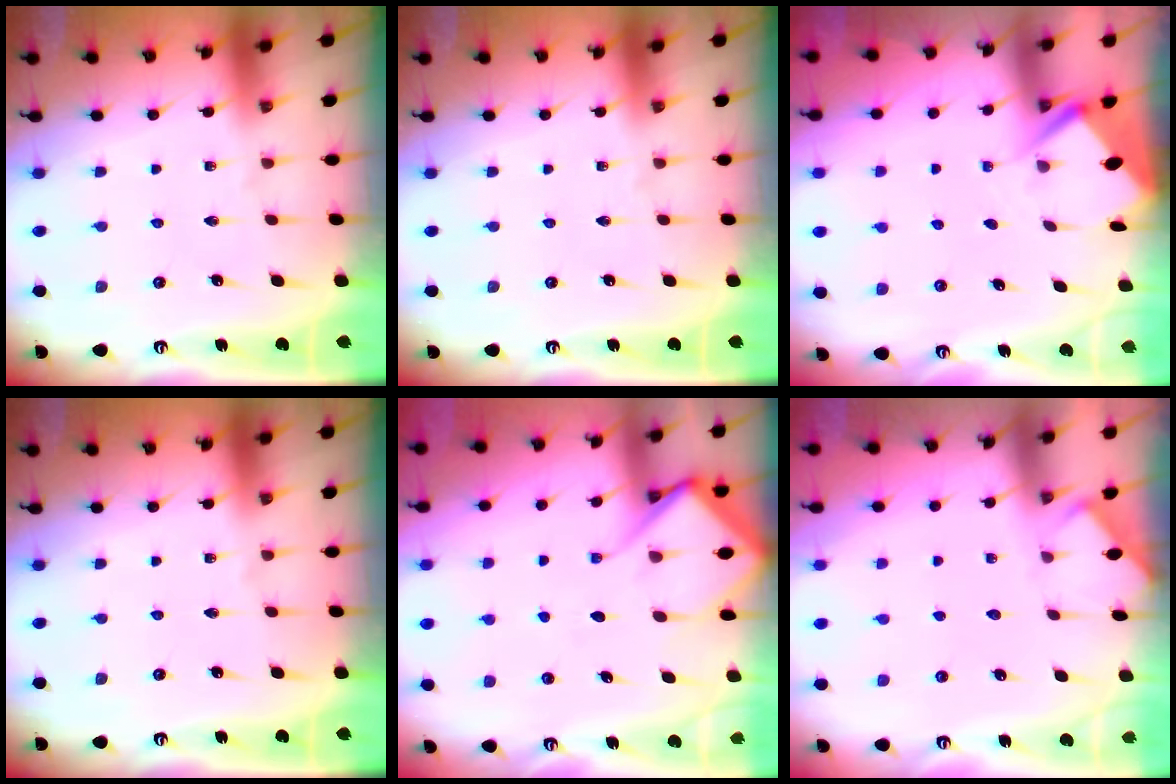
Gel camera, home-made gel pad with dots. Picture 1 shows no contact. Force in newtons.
{"total": 0.0}
{"total": 2.7, "press": 2.7, "slide": 0.3}
{"total": 0.0}
{"total": 8.6, "press": 8.5, "slide": 0.9}
{"total": 1.9, "press": 1.9, "slide": 0.3}